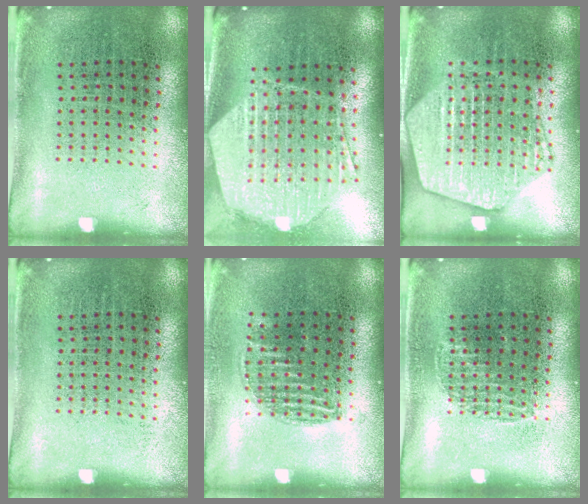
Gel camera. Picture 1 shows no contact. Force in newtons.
{"total": 2.5, "press": 2.1, "slide": 1.4}
{"total": 2.0, "press": 2.0, "slide": 0.2}
{"total": 0.0}
{"total": 0.9, "press": 0.8, "slide": 0.3}
{"total": 0.6, "press": 0.6, "slide": 0.1}